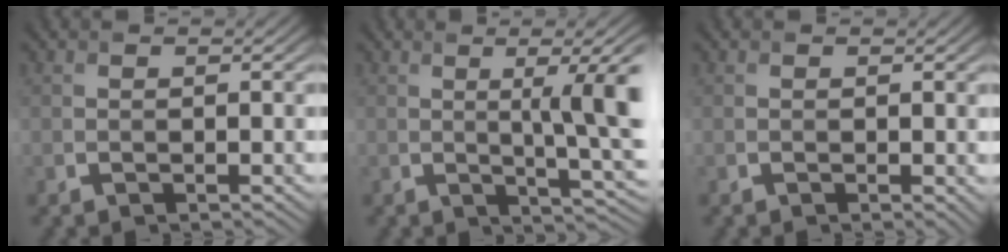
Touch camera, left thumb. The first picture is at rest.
{"total": 9.8, "force": [0.7, 2.2, 9.5], "torque": [-0.114, 0.018, 0.021]}
{"total": 0.5, "force": [-0.1, 0.1, 0.5], "torque": [-0.010, -0.001, 0.000]}